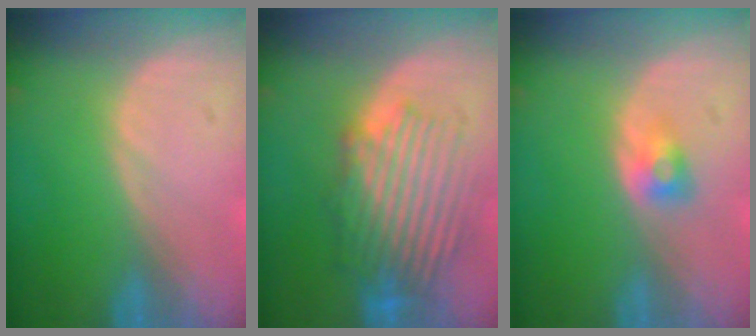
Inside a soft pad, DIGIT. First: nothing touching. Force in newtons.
{"total": 8.9, "press": 8.6, "slide": 2.4}
{"total": 2.6, "press": 2.3, "slide": 1.2}